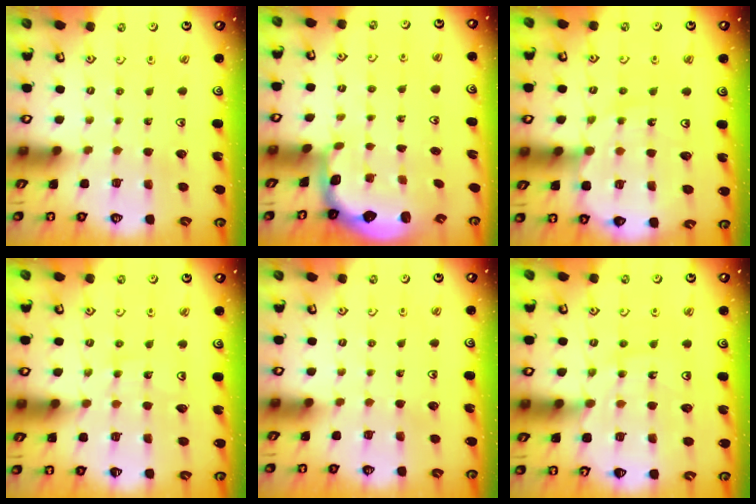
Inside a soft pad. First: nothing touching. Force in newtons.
{"total": 2.3, "press": 1.7, "slide": 1.5}
{"total": 12.8, "press": 12.8, "slide": 1.4}
{"total": 8.7, "press": 8.6, "slide": 1.1}
{"total": 0.0}
{"total": 12.8, "press": 12.5, "slide": 2.9}